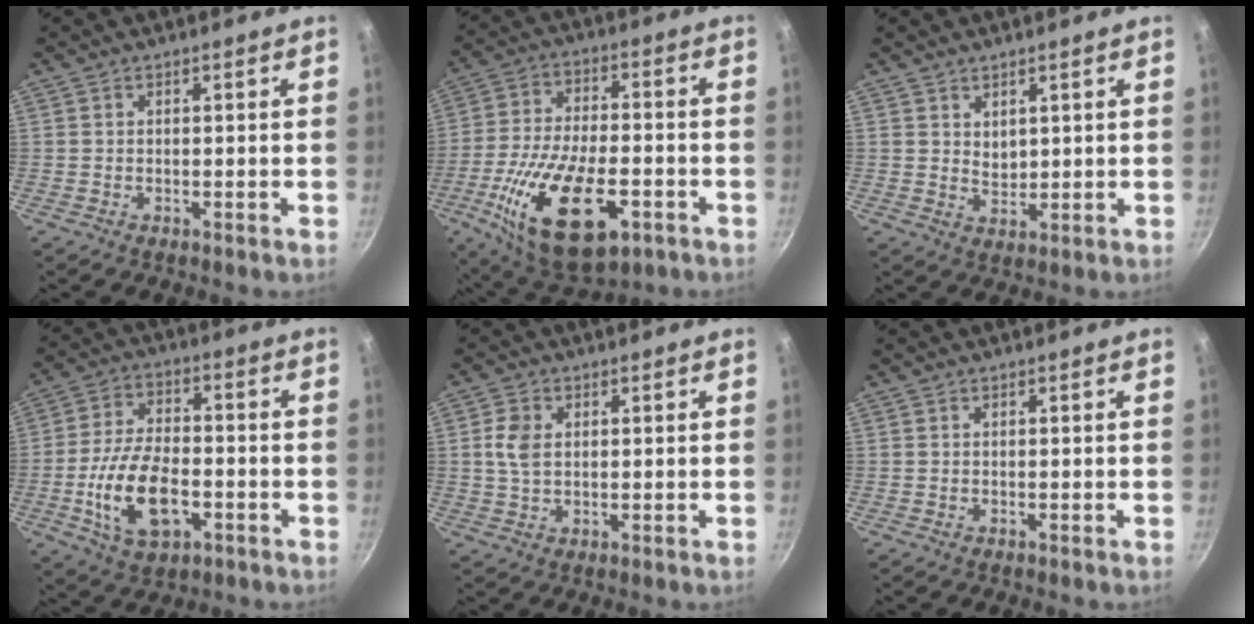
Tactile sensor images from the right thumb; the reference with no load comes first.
{"total": 22.1, "force": [-7.8, 10.6, 17.7], "torque": [-0.315, 0.011, -0.129]}
{"total": 2.9, "force": [1.6, 1.9, 1.5], "torque": [-0.017, -0.012, 0.034]}
{"total": 14.5, "force": [-4.2, 7.9, 11.4], "torque": [-0.206, 0.023, -0.075]}
{"total": 5.0, "force": [0.9, 3.5, 3.5], "torque": [-0.061, 0.002, 0.017]}
{"total": 0.0}